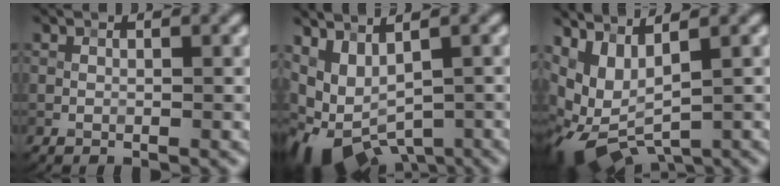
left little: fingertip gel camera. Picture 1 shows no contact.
{"total": 8.0, "force": [-2.3, 4.5, 6.2], "torque": [-0.116, -0.024, -0.023]}
{"total": 7.9, "force": [-0.6, 4.3, 6.6], "torque": [-0.148, -0.017, 0.002]}